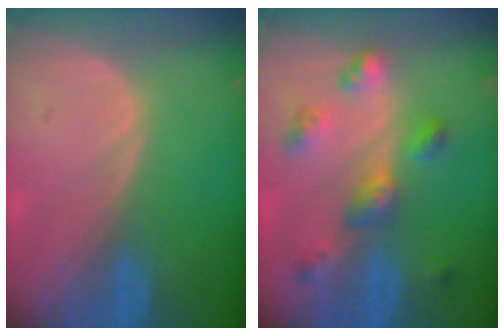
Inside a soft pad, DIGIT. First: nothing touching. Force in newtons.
{"total": 6.5, "press": 5.7, "slide": 3.0}